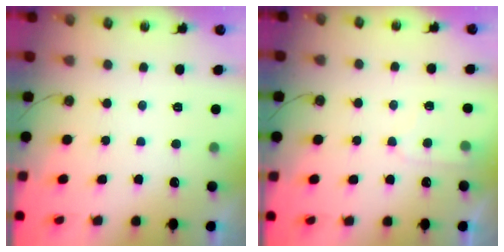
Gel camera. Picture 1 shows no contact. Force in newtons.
{"total": 5.4, "press": 5.4, "slide": 0.4}